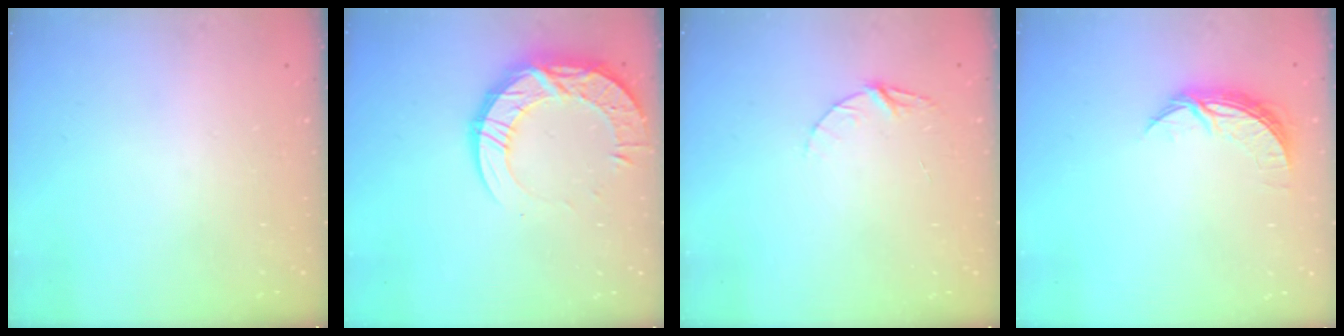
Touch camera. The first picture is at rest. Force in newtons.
{"total": 15.3, "press": 15.3, "slide": 1.2}
{"total": 5.0, "press": 5.0, "slide": 0.5}
{"total": 7.3, "press": 7.3, "slide": 0.4}